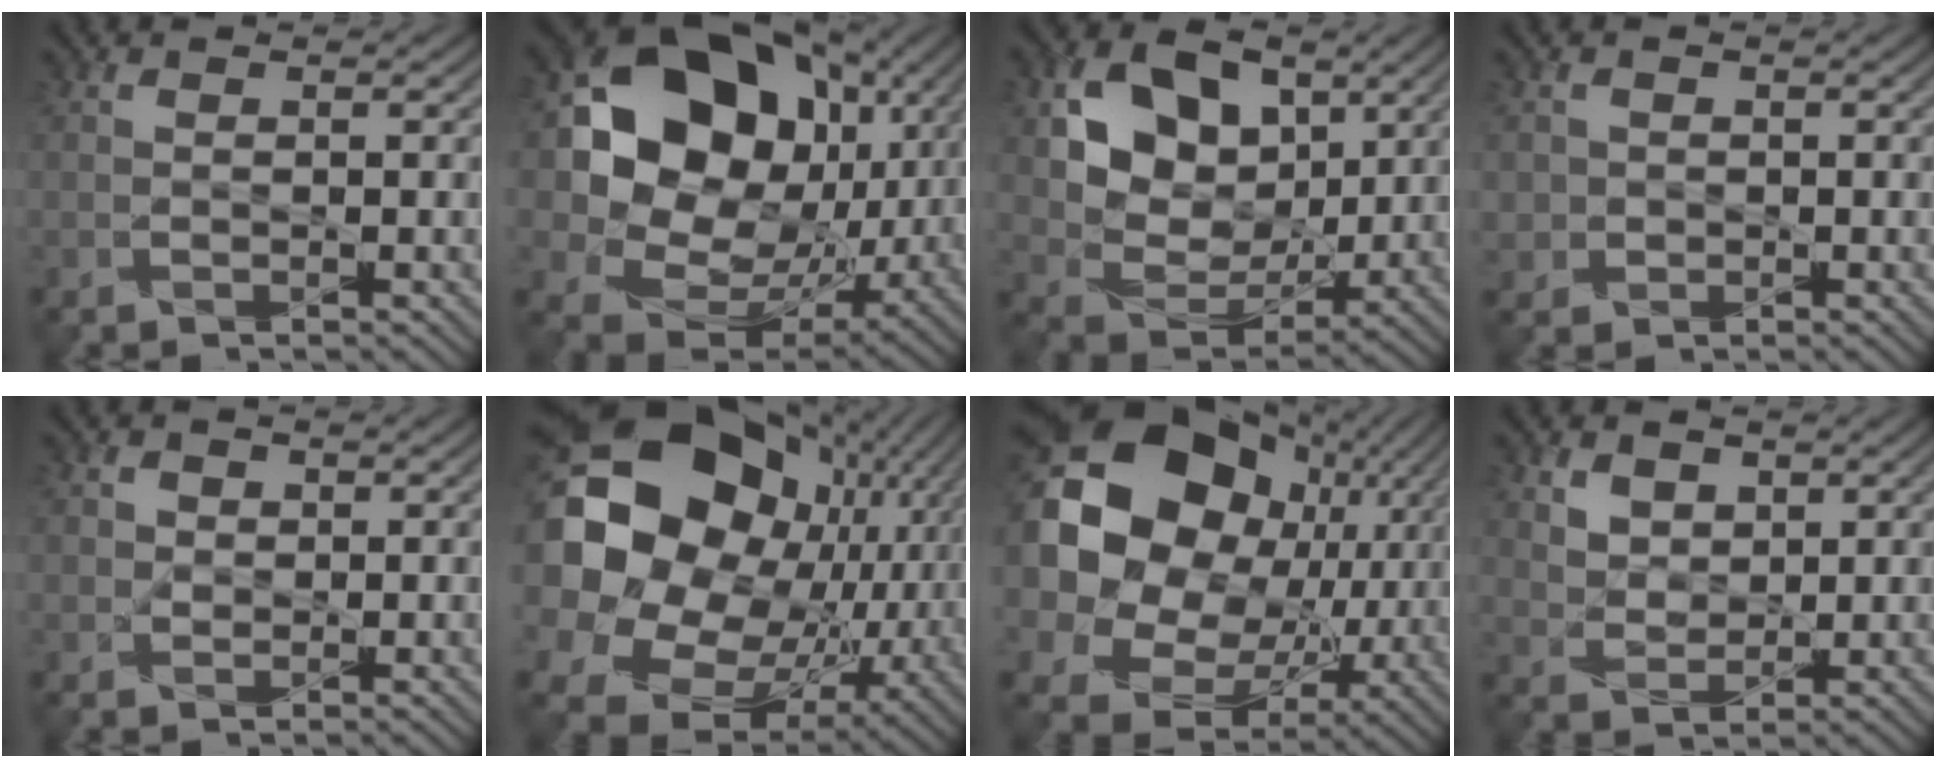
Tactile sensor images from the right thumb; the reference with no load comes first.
{"total": 18.2, "force": [3.3, 14.7, 10.2], "torque": [-0.214, -0.015, 0.075]}
{"total": 11.7, "force": [3.6, 8.6, 7.1], "torque": [-0.150, -0.005, 0.064]}
{"total": 1.7, "force": [-0.1, 1.7, 0.0], "torque": [-0.004, -0.007, -0.005]}
{"total": 1.5, "force": [0.1, 1.5, 0.4], "torque": [-0.009, -0.005, -0.005]}
{"total": 24.5, "force": [3.5, 19.8, 14.0], "torque": [-0.343, -0.031, 0.090]}
{"total": 24.9, "force": [5.3, 20.9, 12.5], "torque": [-0.327, -0.002, 0.117]}
{"total": 3.6, "force": [1.8, 2.6, 1.7], "torque": [-0.048, -0.009, 0.031]}